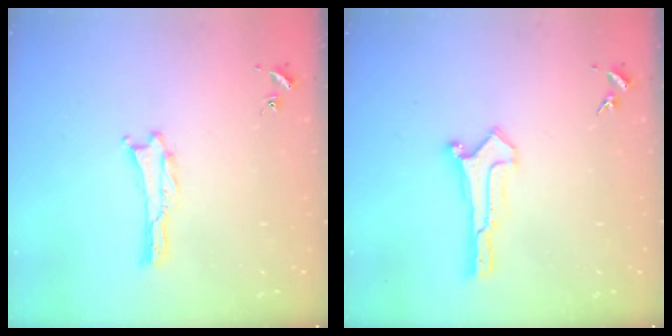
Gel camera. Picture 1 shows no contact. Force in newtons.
{"total": 0.6, "press": 0.6, "slide": 0.0}